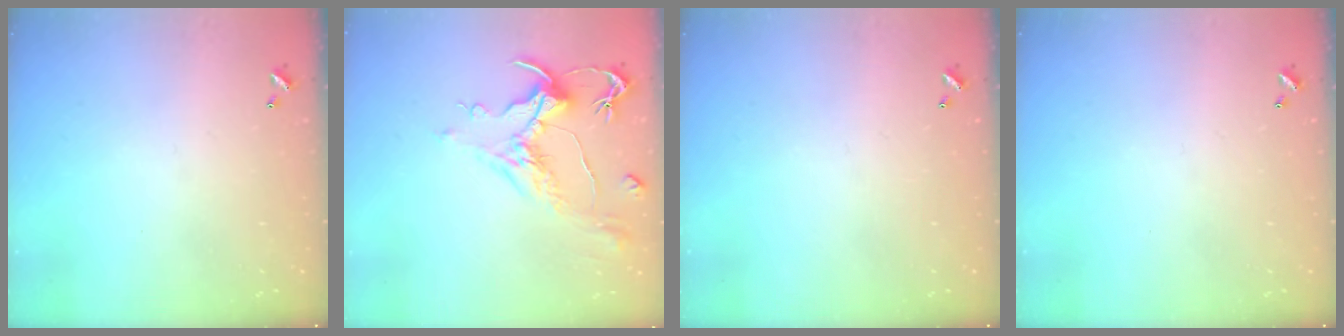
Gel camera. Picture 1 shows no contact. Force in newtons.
{"total": 1.7, "press": 0.9, "slide": 1.5}
{"total": 0.0}
{"total": 0.0}